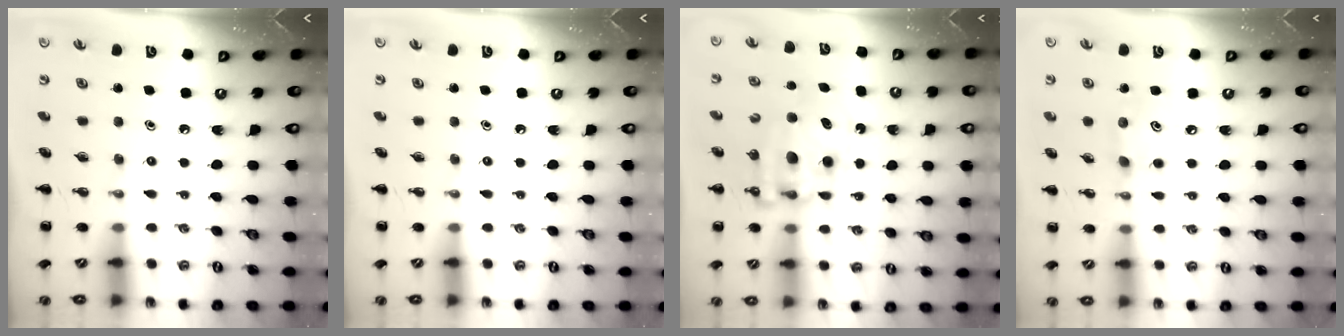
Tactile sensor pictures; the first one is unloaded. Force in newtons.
{"total": 0.0}
{"total": 12.0, "press": 11.7, "slide": 2.5}
{"total": 4.3, "press": 4.2, "slide": 0.5}